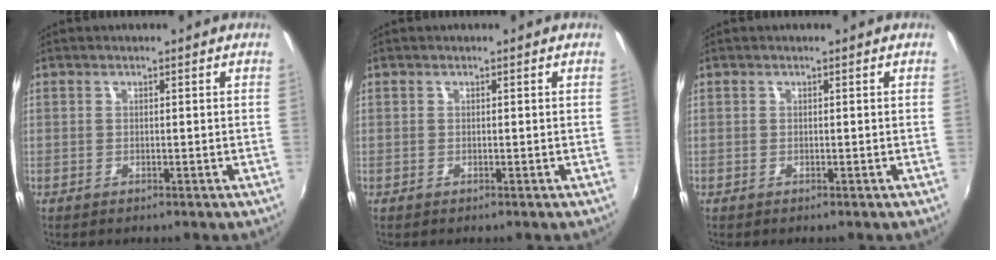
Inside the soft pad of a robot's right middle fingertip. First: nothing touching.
{"total": 0.0}
{"total": 0.0}